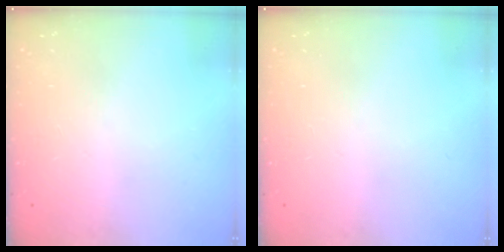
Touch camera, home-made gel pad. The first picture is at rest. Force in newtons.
{"total": 0.0}